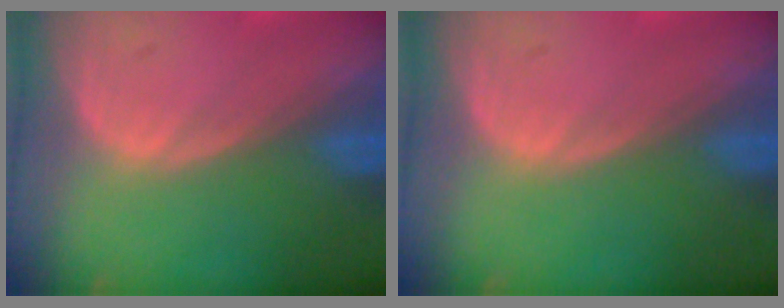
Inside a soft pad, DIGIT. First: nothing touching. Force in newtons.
{"total": 0.0}